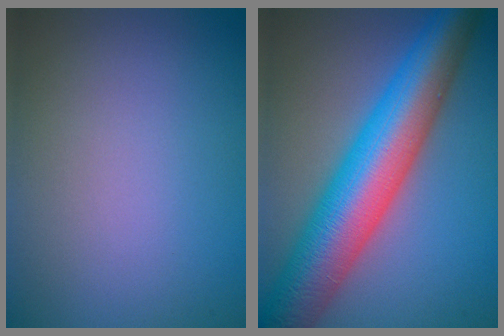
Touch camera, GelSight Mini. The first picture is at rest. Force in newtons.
{"total": 11.4, "press": 11.4, "slide": 0.3}